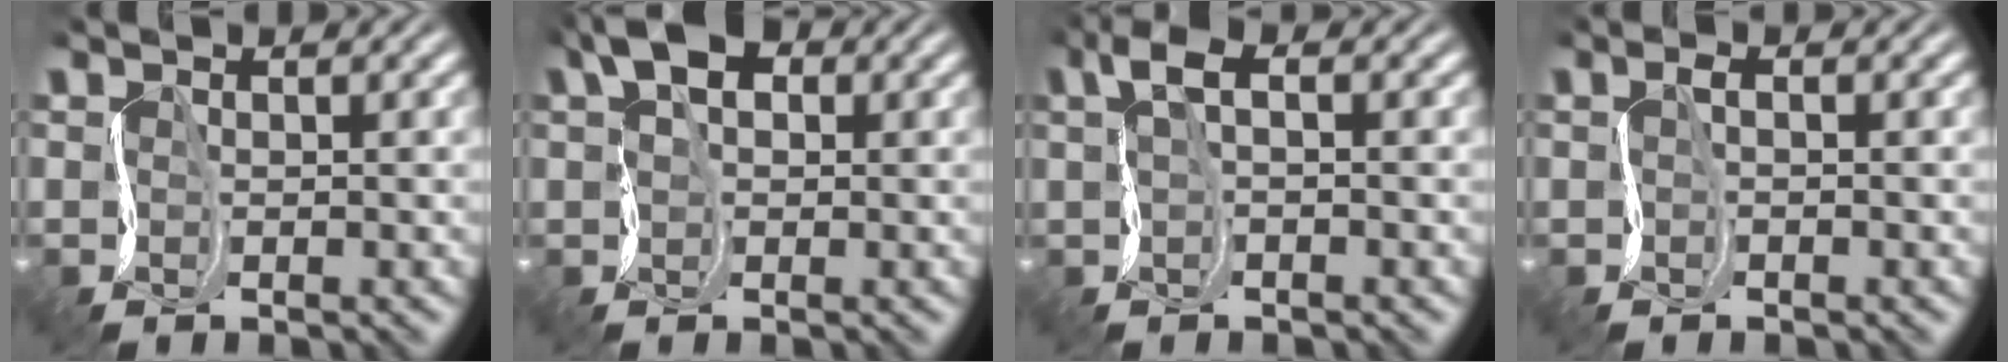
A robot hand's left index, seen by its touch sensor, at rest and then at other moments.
{"total": 5.2, "force": [1.4, 3.4, 3.7], "torque": [-0.078, 0.019, 0.009]}
{"total": 3.0, "force": [0.1, 1.5, 2.6], "torque": [-0.063, 0.003, -0.002]}
{"total": 1.0, "force": [-0.6, 0.4, 0.8], "torque": [-0.015, -0.001, -0.014]}